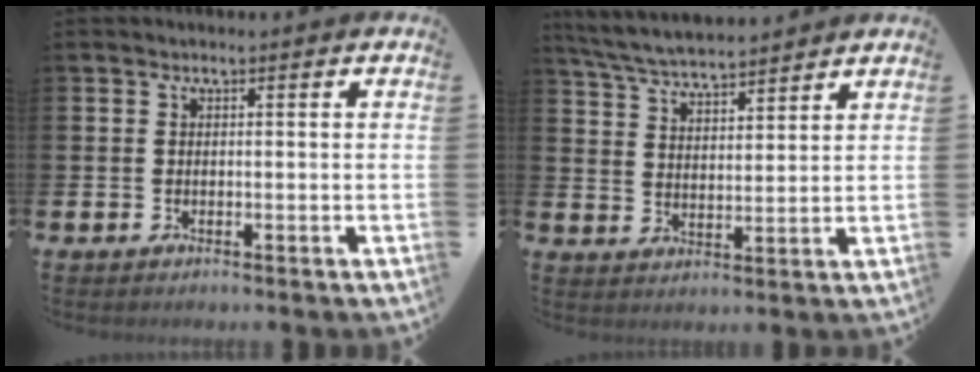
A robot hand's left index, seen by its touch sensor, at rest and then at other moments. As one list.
[{"total": 5.8, "force": [5.7, 0.5, 1.1], "torque": [-0.044, -0.031, 0.102]}]